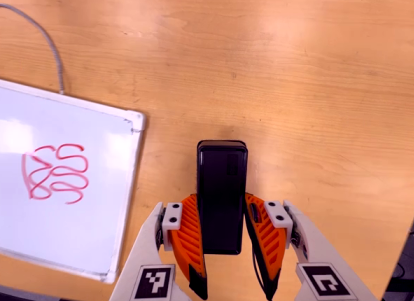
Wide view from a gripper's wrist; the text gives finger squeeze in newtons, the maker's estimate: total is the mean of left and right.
{"total": 4.3, "left": 2.8, "right": 5.8}